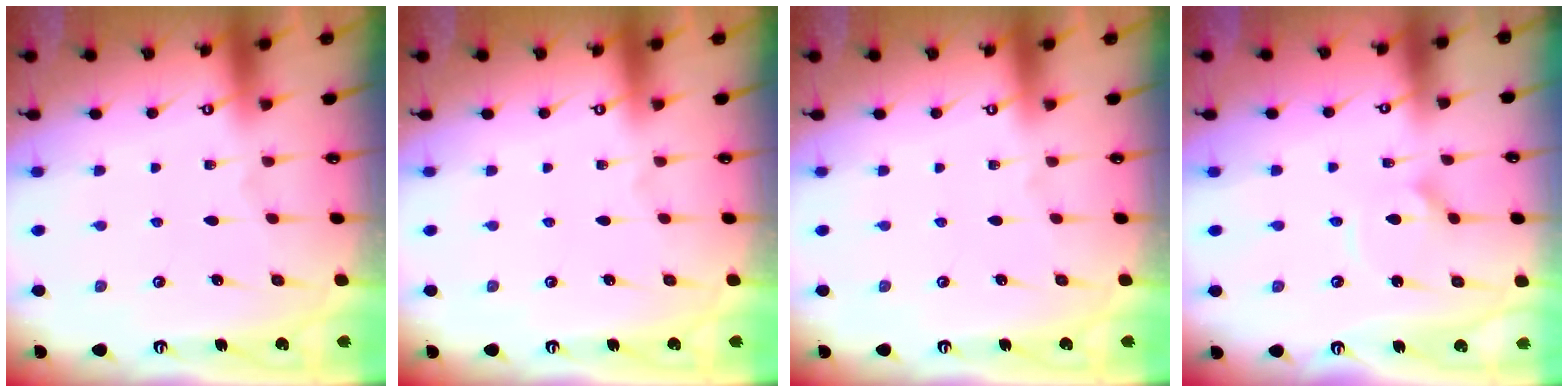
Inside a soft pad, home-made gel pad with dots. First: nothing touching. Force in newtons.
{"total": 0.0}
{"total": 0.0}
{"total": 3.1, "press": 3.1, "slide": 0.3}